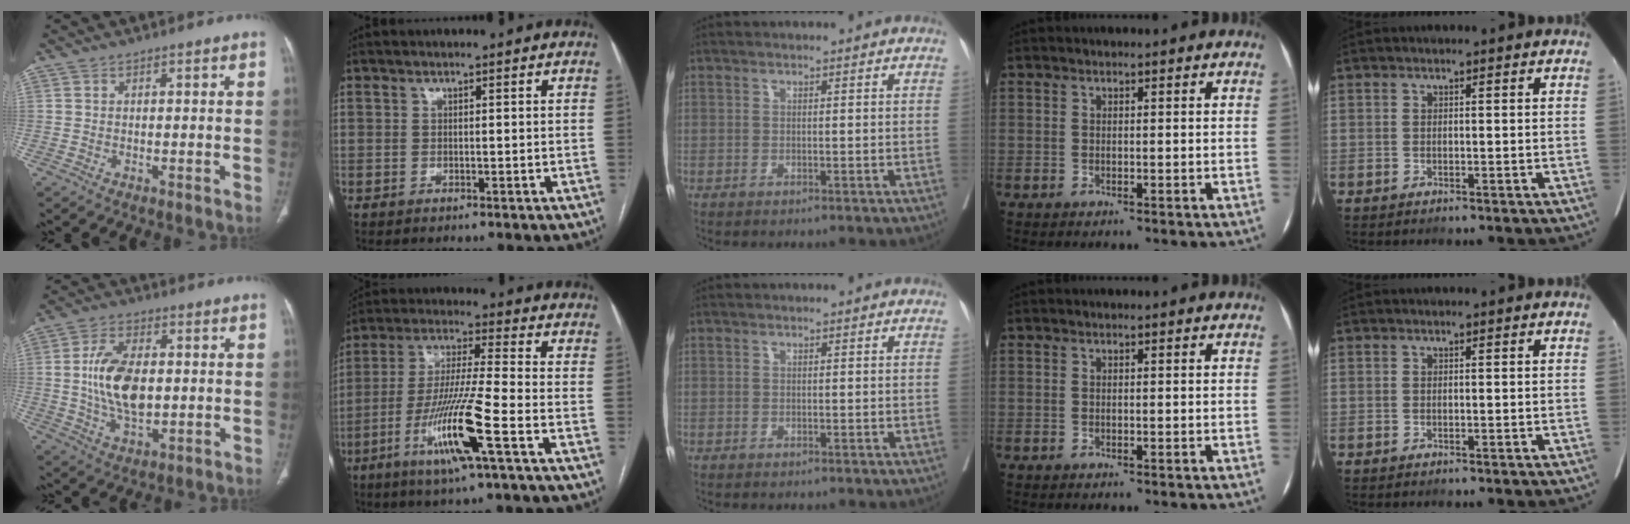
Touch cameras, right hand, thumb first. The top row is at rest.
{"thumb": {"total": 13.0, "force": [0.4, 7.2, 10.8], "torque": [-0.196, 0.000, 0.013]}, "index": {"total": 13.4, "force": [-5.6, -0.3, 12.2], "torque": [-0.244, -0.018, -0.107]}}